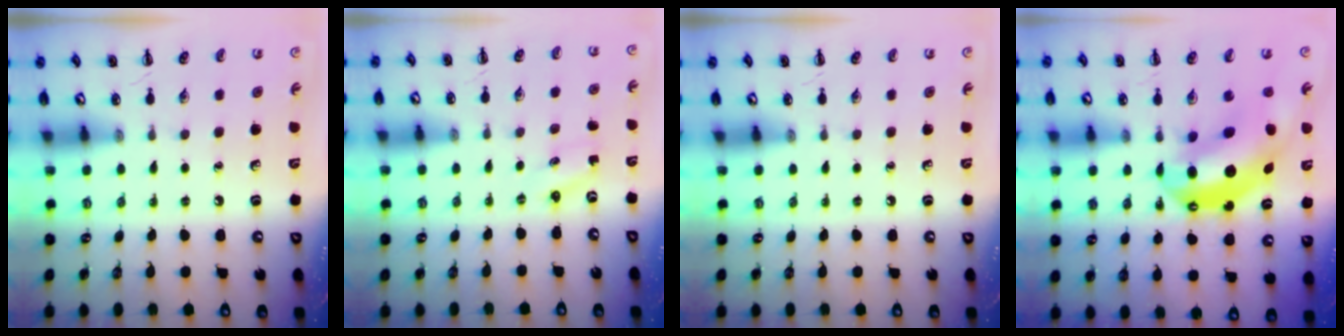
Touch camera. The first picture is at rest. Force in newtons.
{"total": 1.8, "press": 1.7, "slide": 0.5}
{"total": 0.0}
{"total": 12.3, "press": 11.9, "slide": 2.9}